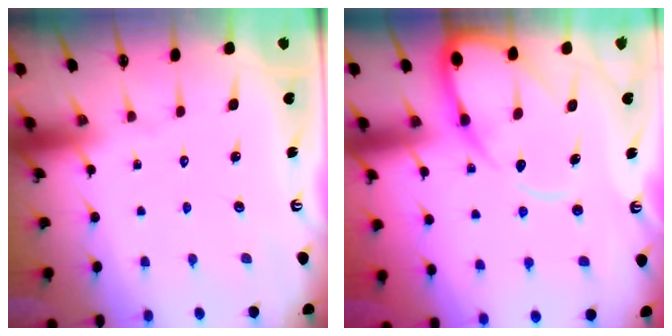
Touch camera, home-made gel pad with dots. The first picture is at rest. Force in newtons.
{"total": 11.0, "press": 10.9, "slide": 1.3}